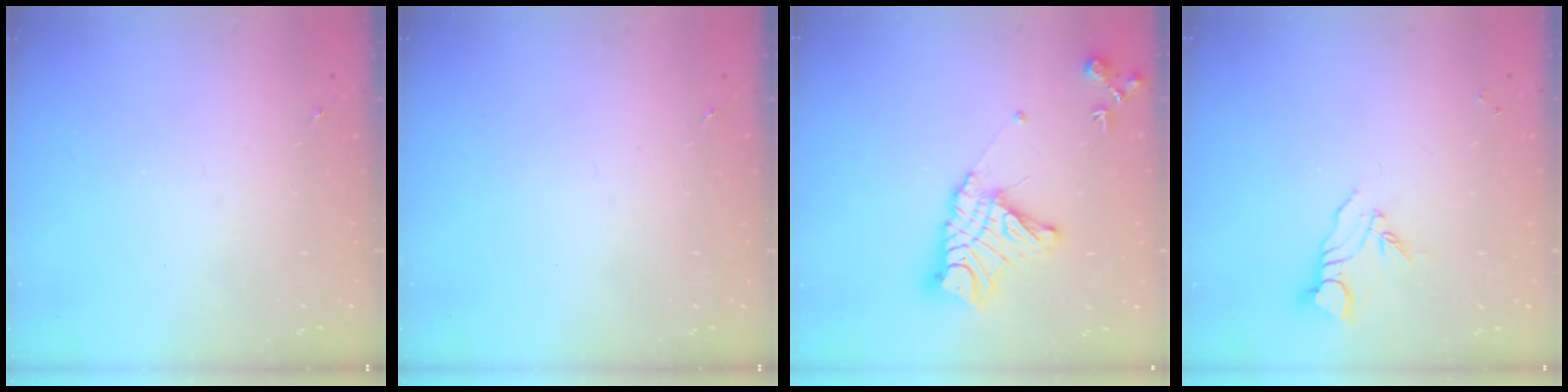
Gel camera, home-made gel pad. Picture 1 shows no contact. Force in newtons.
{"total": 0.0}
{"total": 15.8, "press": 15.7, "slide": 1.4}
{"total": 6.1, "press": 6.1, "slide": 0.5}